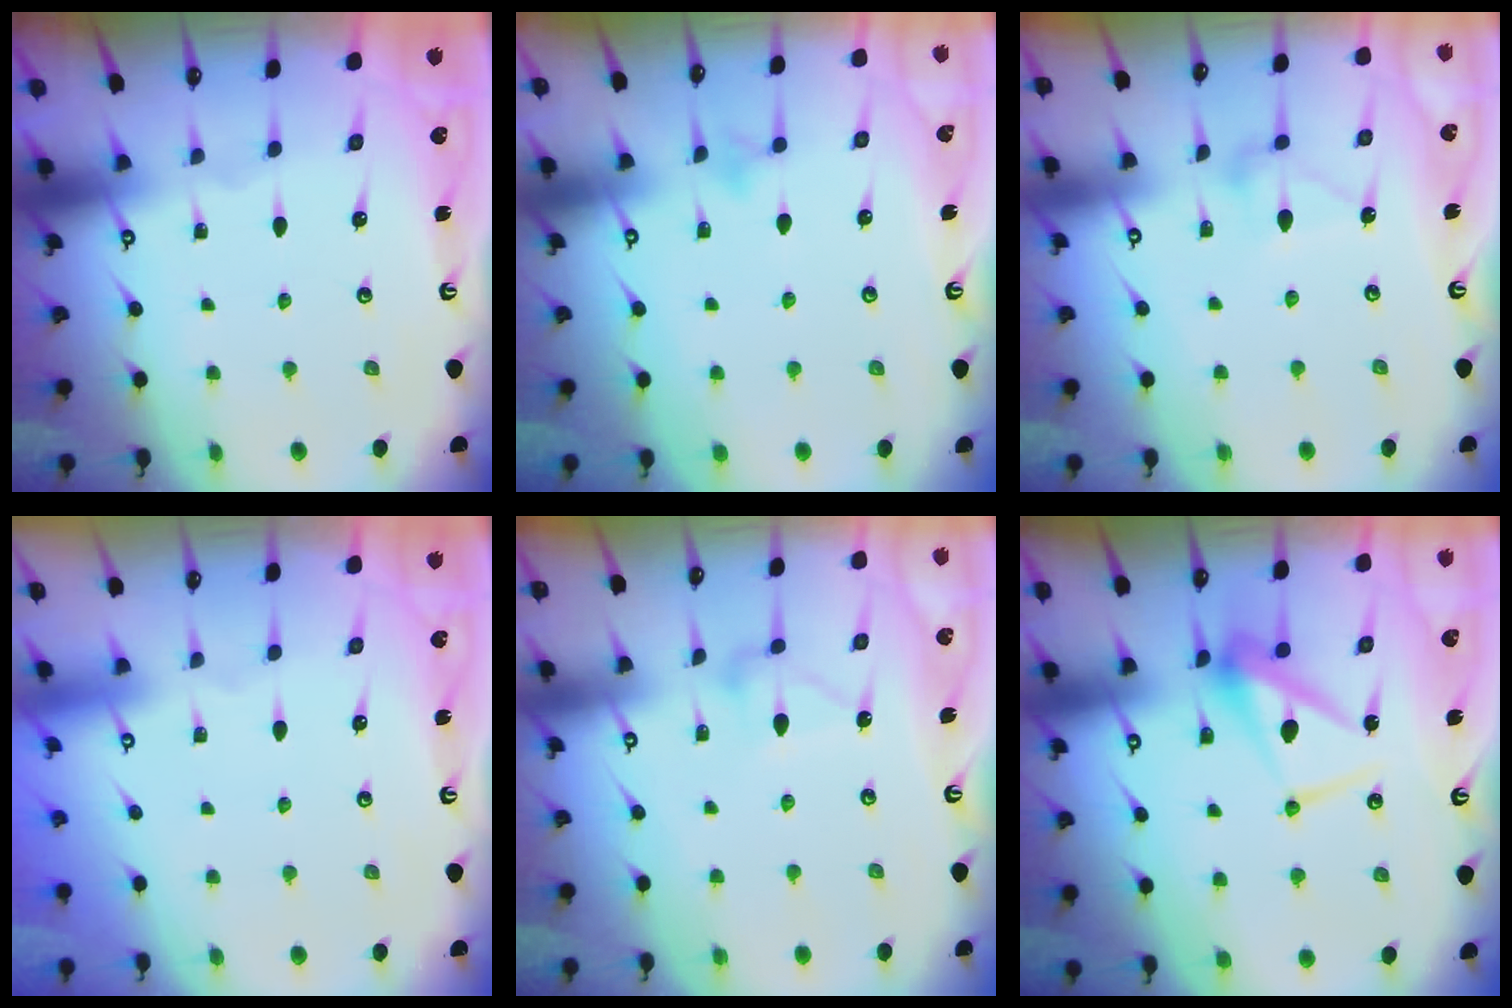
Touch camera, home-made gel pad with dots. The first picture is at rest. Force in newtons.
{"total": 5.3, "press": 5.1, "slide": 1.3}
{"total": 8.7, "press": 8.7, "slide": 0.4}
{"total": 3.9, "press": 3.9, "slide": 0.1}
{"total": 9.0, "press": 9.0, "slide": 0.4}
{"total": 11.0, "press": 11.0, "slide": 0.7}